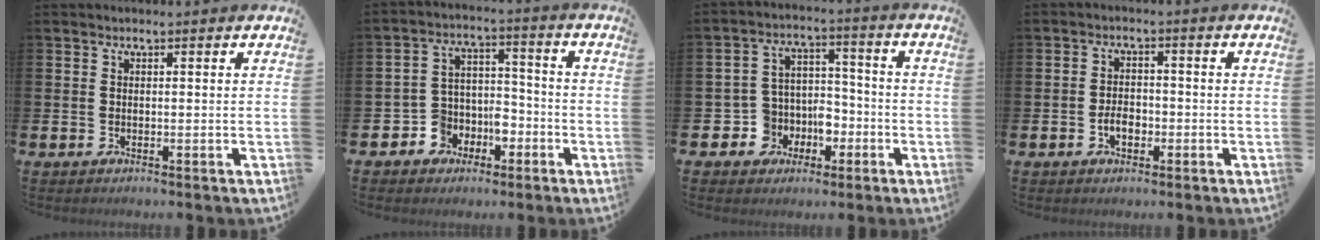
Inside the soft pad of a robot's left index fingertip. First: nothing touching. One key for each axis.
{"total": 5.0, "fx": -2.5, "fy": 4.2, "fz": 1.2, "tx": -0.042, "ty": -0.002, "tz": -0.052}
{"total": 6.1, "fx": -1.9, "fy": 5.7, "fz": 1.4, "tx": -0.057, "ty": 0.000, "tz": -0.035}
{"total": 2.9, "fx": -1.1, "fy": 1.9, "fz": 2.0, "tx": -0.024, "ty": -0.001, "tz": -0.025}